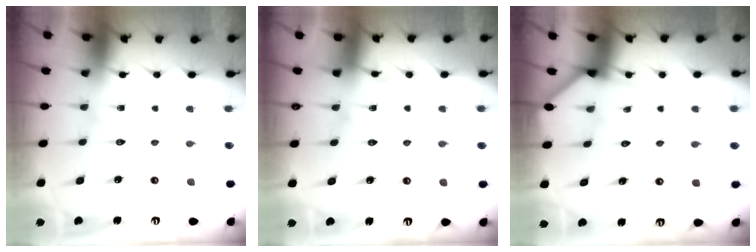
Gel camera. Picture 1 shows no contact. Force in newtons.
{"total": 5.9, "press": 5.9, "slide": 0.7}
{"total": 2.3, "press": 2.3, "slide": 0.1}